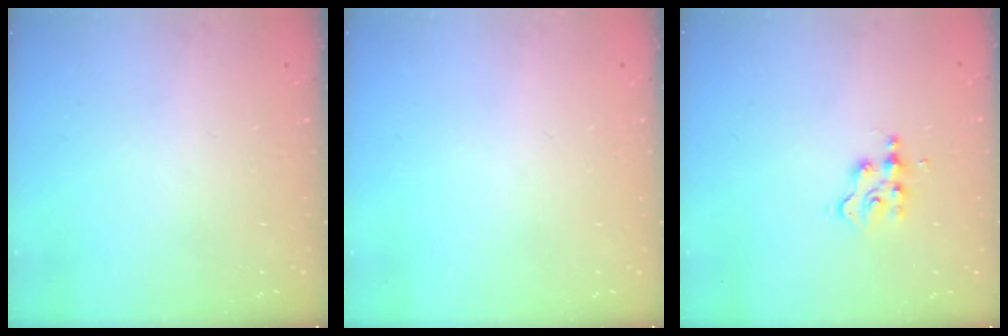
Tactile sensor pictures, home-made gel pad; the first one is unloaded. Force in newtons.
{"total": 0.0}
{"total": 2.9, "press": 2.9, "slide": 0.4}